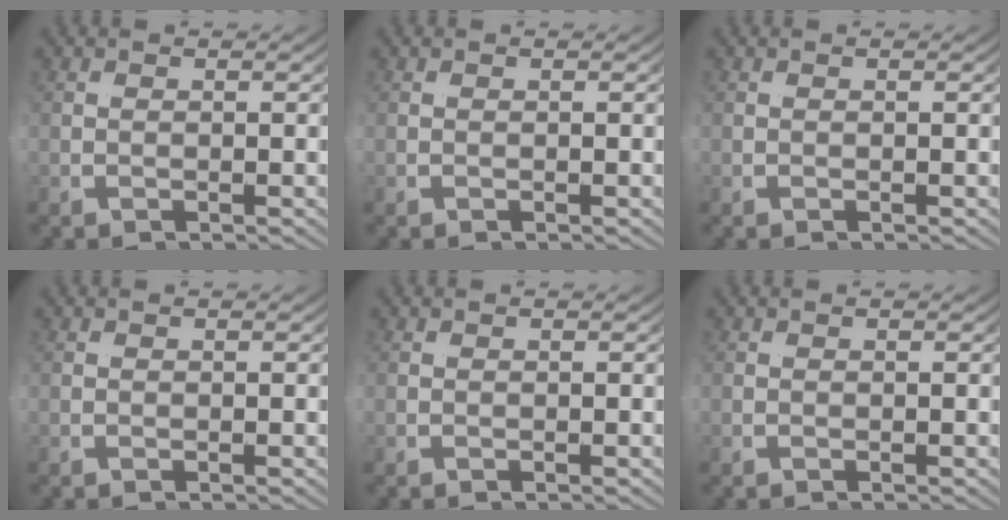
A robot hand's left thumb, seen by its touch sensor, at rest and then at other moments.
{"total": 0.0}
{"total": 0.0}
{"total": 0.0}
{"total": 0.0}
{"total": 0.0}